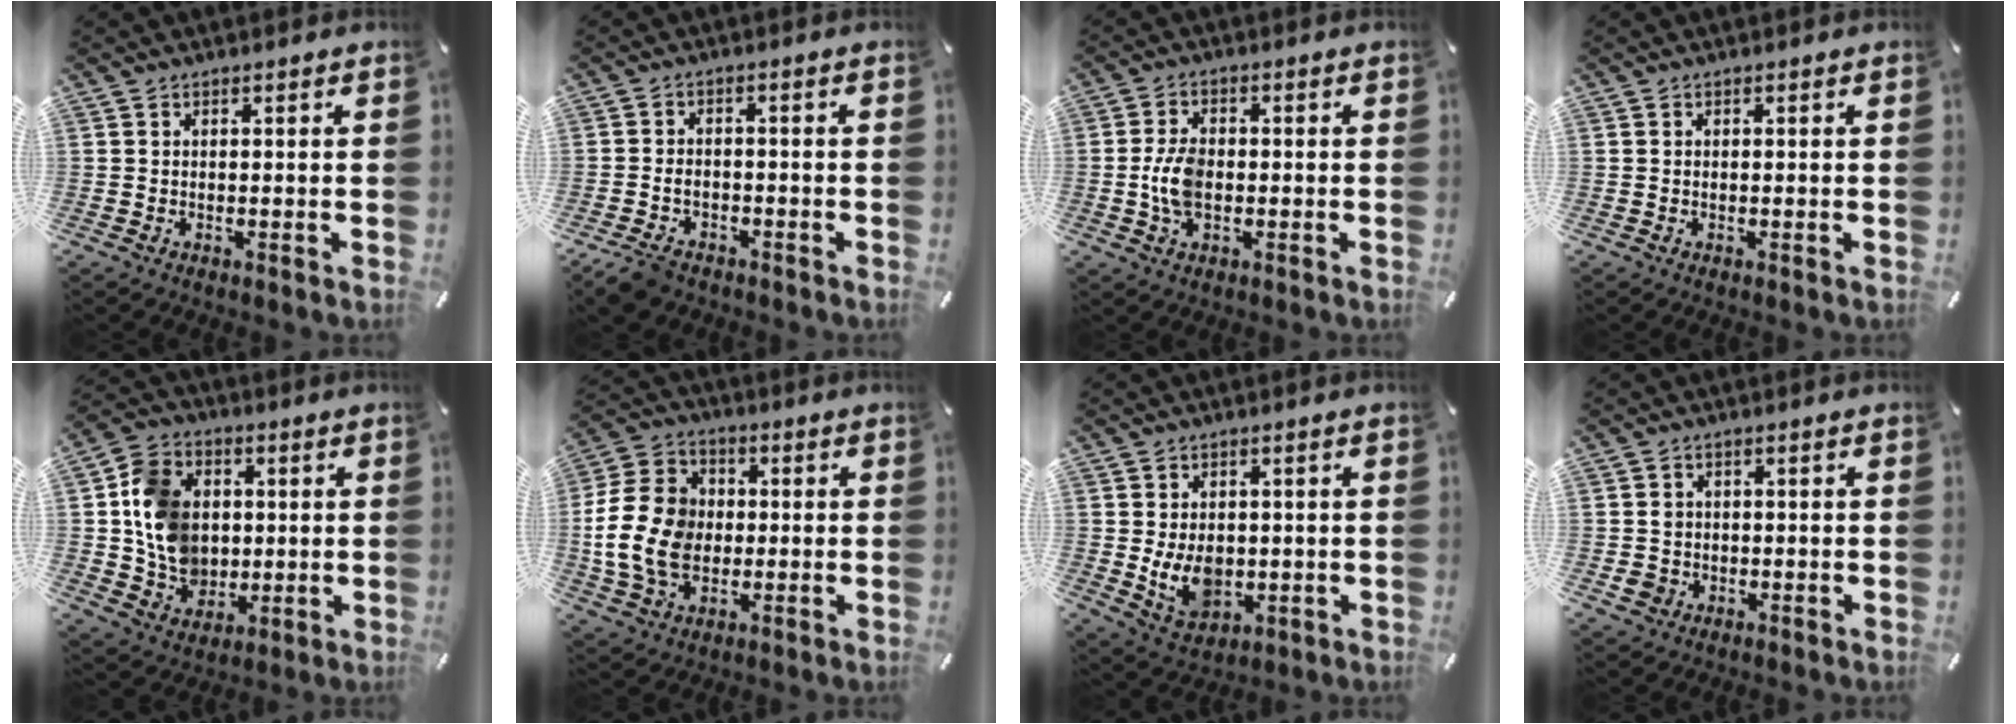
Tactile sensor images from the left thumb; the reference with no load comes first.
{"total": 4.4, "force": [-2.6, 2.9, 1.9], "torque": [-0.043, 0.013, -0.051]}
{"total": 6.5, "force": [-0.7, 3.9, 5.1], "torque": [-0.115, 0.000, -0.018]}
{"total": 0.0}
{"total": 13.0, "force": [0.6, 11.4, 6.4], "torque": [-0.128, 0.015, 0.019]}
{"total": 15.1, "force": [-1.2, 12.3, 8.7], "torque": [-0.199, 0.018, -0.022]}
{"total": 8.3, "force": [-0.7, 6.4, 5.3], "torque": [-0.111, 0.000, -0.011]}
{"total": 3.1, "force": [-0.6, 3.0, 0.6], "torque": [-0.003, 0.001, -0.011]}